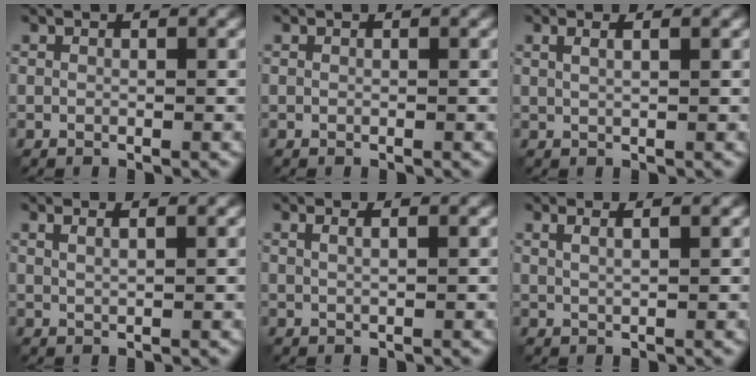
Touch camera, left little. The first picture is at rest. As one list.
[{"total": 0.0}, {"total": 2.2, "force": [1.1, 0.9, 1.7], "torque": [-0.014, 0.004, 0.000]}, {"total": 2.3, "force": [1.3, 0.9, 1.6], "torque": [-0.012, 0.003, 0.001]}, {"total": 1.8, "force": [0.9, 0.8, 1.4], "torque": [-0.009, 0.001, -0.002]}, {"total": 2.8, "force": [1.6, 1.2, 2.0], "torque": [-0.014, 0.009, 0.001]}]